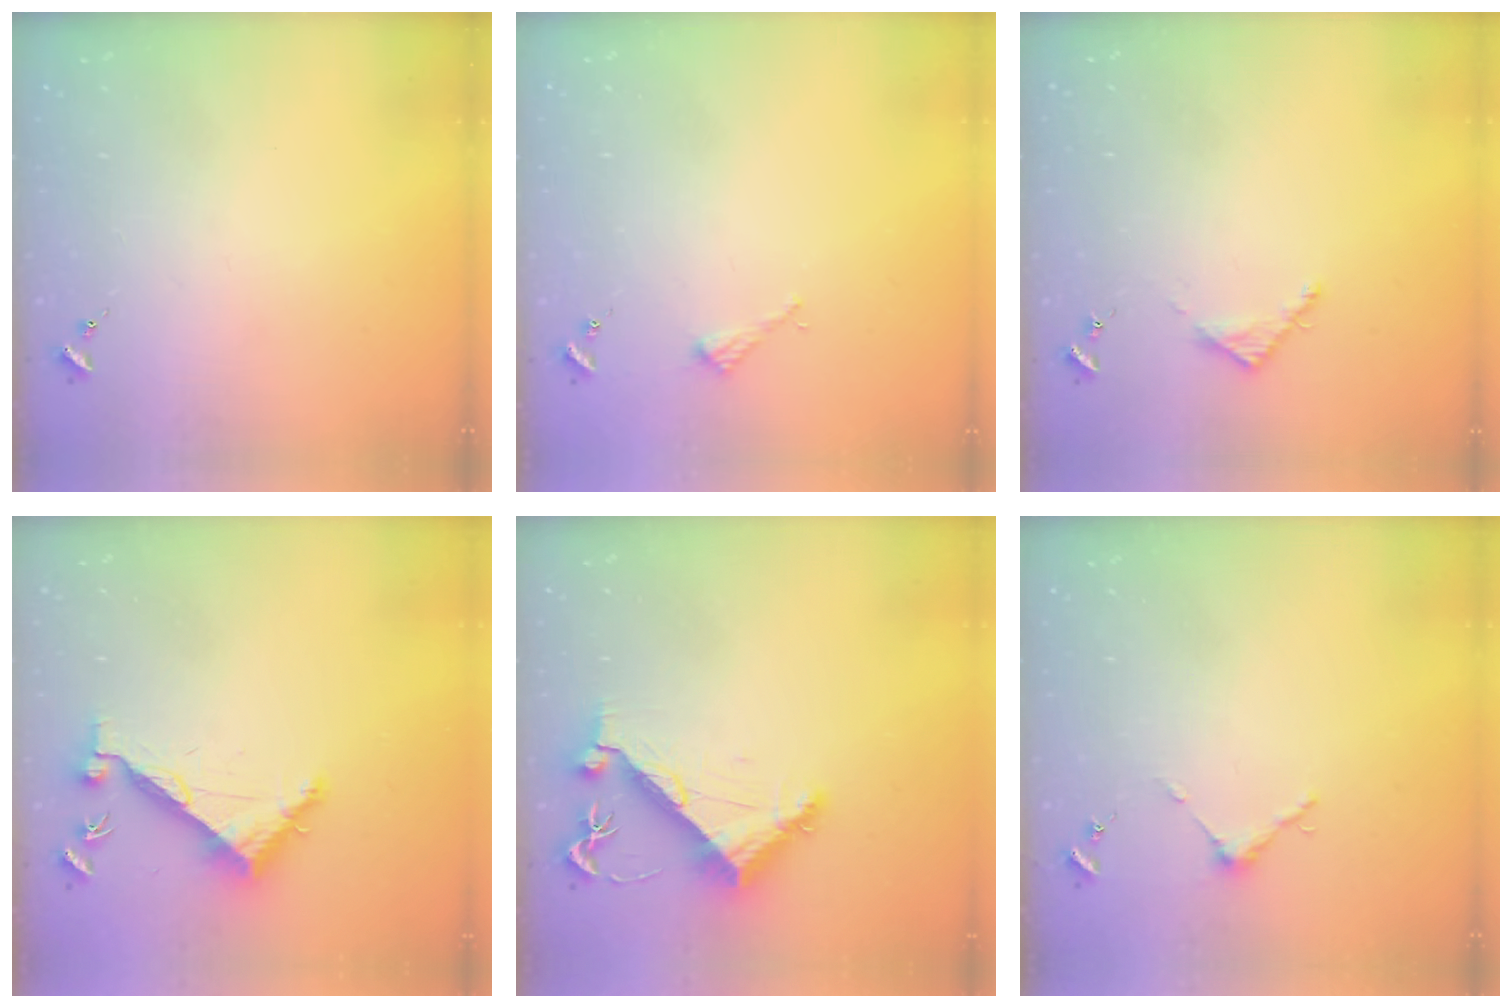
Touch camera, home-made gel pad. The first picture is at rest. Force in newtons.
{"total": 2.2, "press": 2.2, "slide": 0.2}
{"total": 3.5, "press": 3.5, "slide": 0.3}
{"total": 7.2, "press": 7.2, "slide": 0.3}
{"total": 7.1, "press": 7.1, "slide": 1.1}
{"total": 3.7, "press": 3.7, "slide": 0.3}